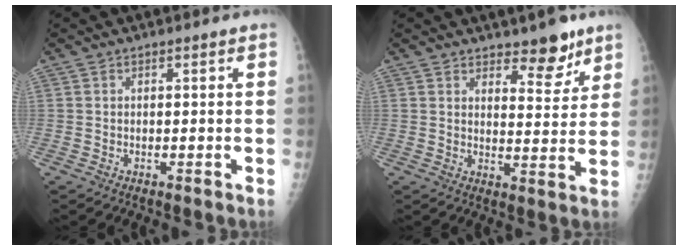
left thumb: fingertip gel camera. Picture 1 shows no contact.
{"total": 6.9, "force": [5.2, 2.9, 3.6], "torque": [-0.019, -0.038, 0.074]}